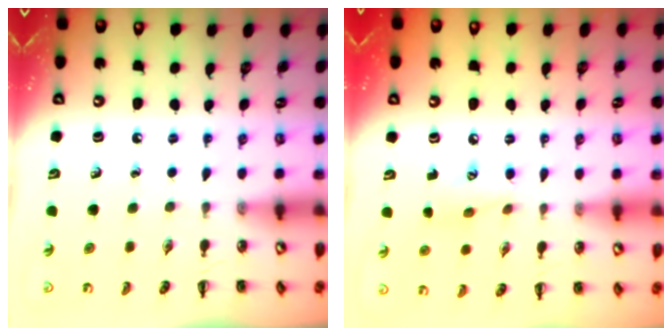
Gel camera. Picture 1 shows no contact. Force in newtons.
{"total": 8.2, "press": 8.1, "slide": 1.3}